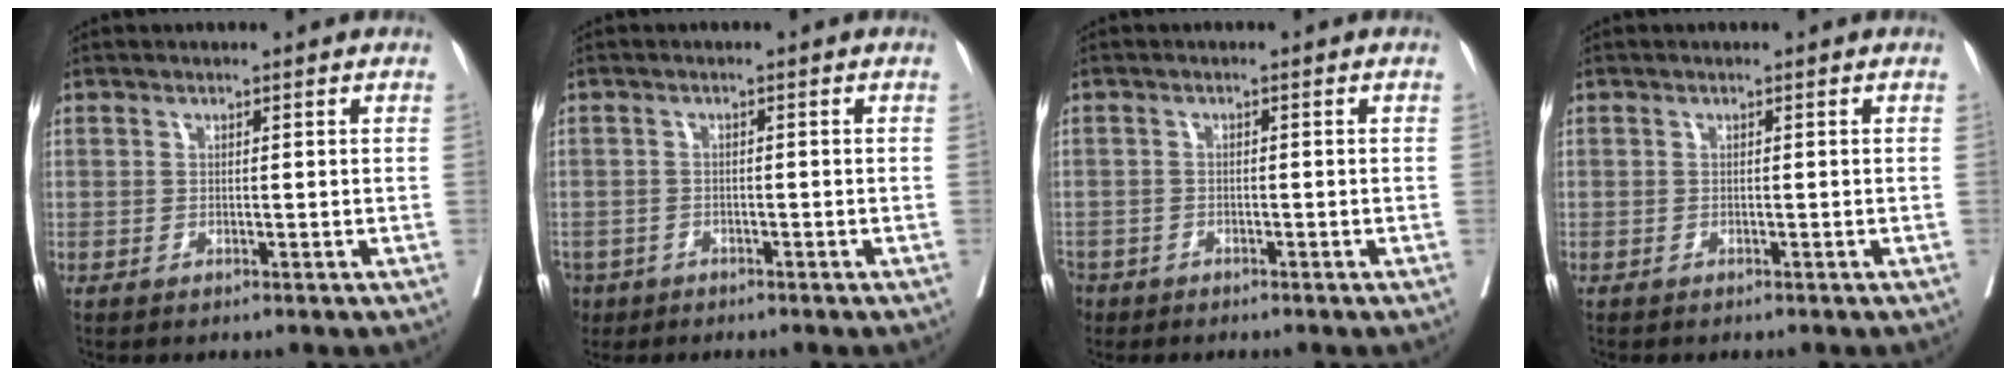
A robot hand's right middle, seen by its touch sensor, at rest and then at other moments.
{"total": 4.3, "force": [-3.1, 2.9, 0.6], "torque": [-0.014, 0.002, -0.053]}
{"total": 4.2, "force": [-3.2, 2.6, 0.8], "torque": [-0.024, -0.002, -0.061]}
{"total": 0.7, "force": [-0.7, 0.2, 0.3], "torque": [-0.001, -0.001, -0.012]}